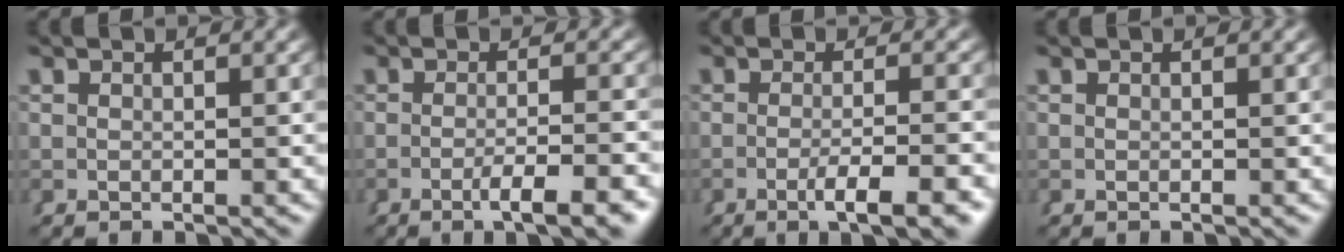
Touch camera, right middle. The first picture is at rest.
{"total": 4.1, "force": [-2.5, 0.2, 3.2], "torque": [-0.051, -0.009, -0.038]}
{"total": 4.6, "force": [-2.7, 0.3, 3.7], "torque": [-0.058, -0.012, -0.038]}
{"total": 0.0}